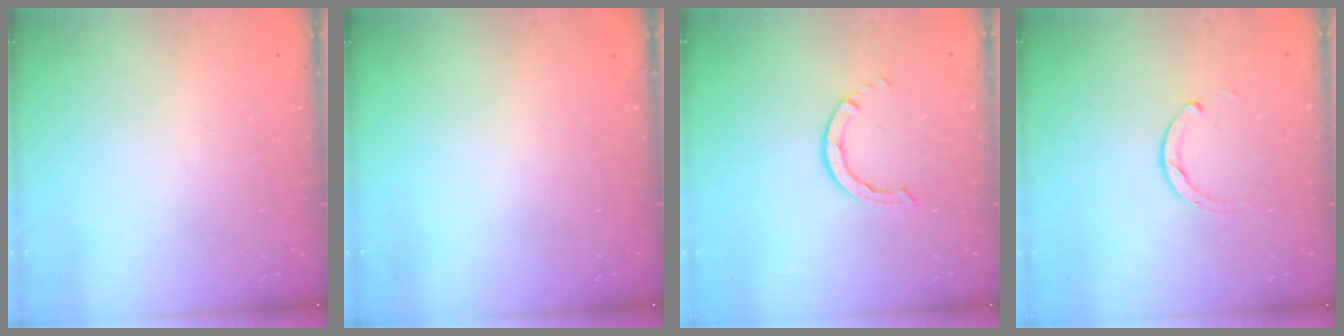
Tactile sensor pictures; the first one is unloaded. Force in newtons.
{"total": 0.0}
{"total": 2.8, "press": 2.8, "slide": 0.3}
{"total": 2.3, "press": 2.3, "slide": 0.3}